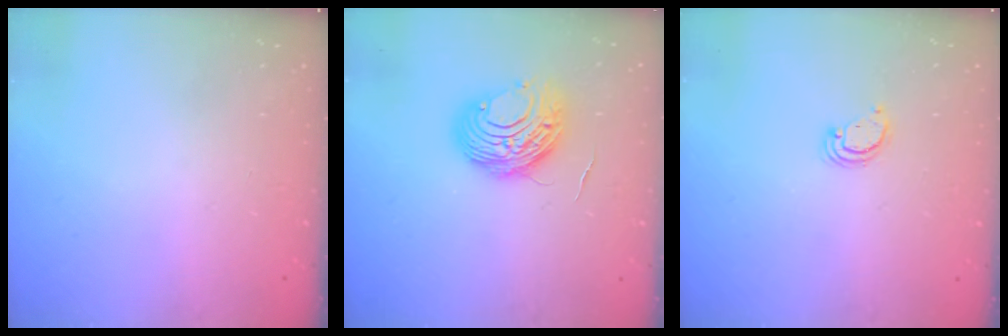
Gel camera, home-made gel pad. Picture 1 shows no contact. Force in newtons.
{"total": 10.1, "press": 10.1, "slide": 0.8}
{"total": 2.6, "press": 2.6, "slide": 0.2}